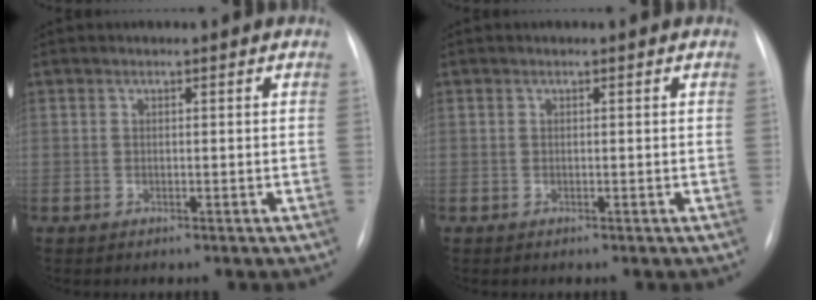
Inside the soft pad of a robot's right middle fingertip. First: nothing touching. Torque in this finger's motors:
{"motor_torque": [-0.26, 0.12, 0.00, -0.01]}